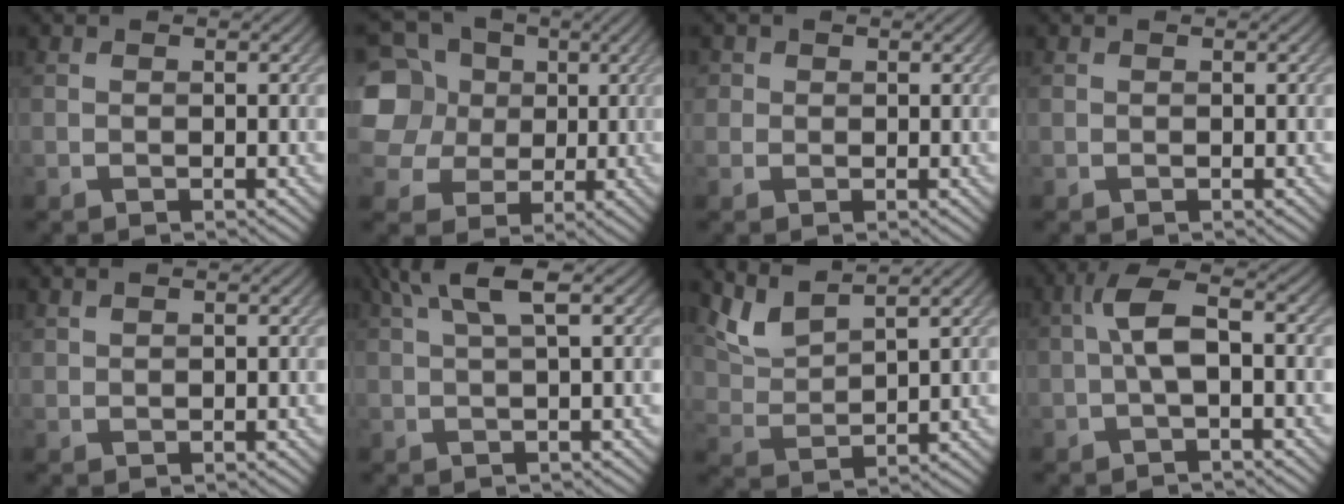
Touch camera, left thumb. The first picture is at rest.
{"total": 11.6, "force": [2.7, 10.0, 5.2], "torque": [-0.198, 0.031, 0.039]}
{"total": 1.7, "force": [0.5, 1.5, 0.3], "torque": [-0.003, -0.001, 0.005]}
{"total": 0.0}
{"total": 0.9, "force": [0.8, 0.1, 0.3], "torque": [-0.010, 0.003, 0.019]}
{"total": 4.9, "force": [2.2, 0.8, 4.4], "torque": [-0.079, 0.017, 0.042]}
{"total": 5.5, "force": [4.7, 1.2, 2.6], "torque": [-0.076, 0.002, 0.100]}
{"total": 4.7, "force": [-0.3, 1.4, 4.5], "torque": [-0.096, 0.014, -0.012]}